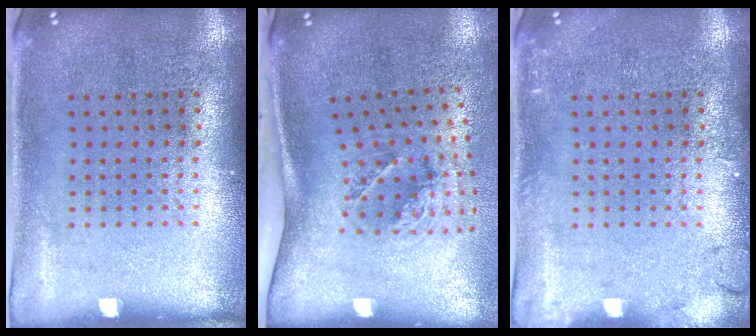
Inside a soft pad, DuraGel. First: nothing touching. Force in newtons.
{"total": 1.9, "press": 1.2, "slide": 1.5}
{"total": 1.7, "press": 1.7, "slide": 0.3}